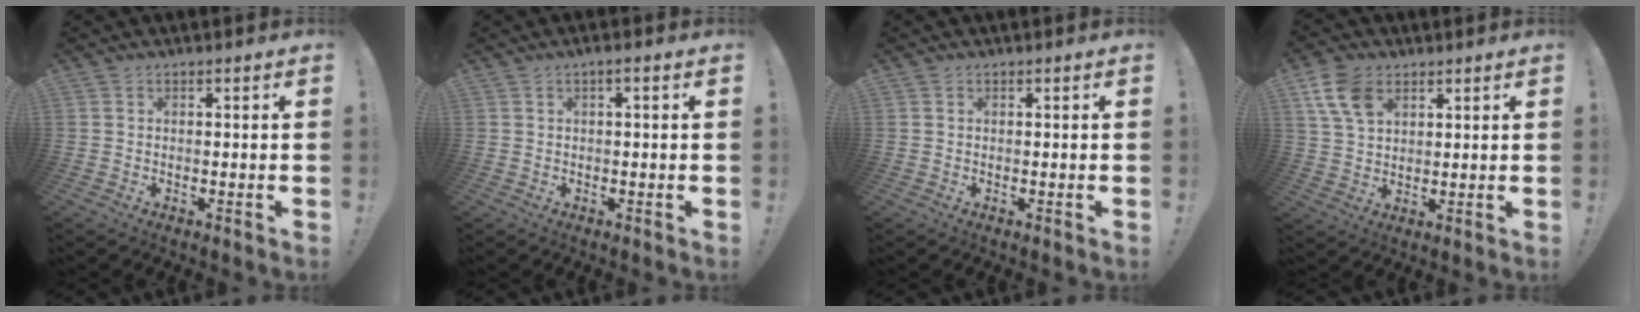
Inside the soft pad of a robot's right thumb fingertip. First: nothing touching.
{"total": 1.7, "force": [0.0, 0.0, 1.7], "torque": [-0.024, -0.001, -0.003]}
{"total": 0.0}
{"total": 9.9, "force": [4.8, 6.4, 5.9], "torque": [-0.114, -0.007, 0.095]}